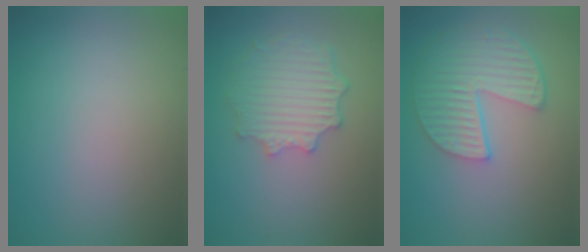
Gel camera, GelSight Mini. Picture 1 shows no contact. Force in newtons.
{"total": 4.2, "press": 3.5, "slide": 2.4}
{"total": 5.8, "press": 4.5, "slide": 3.6}